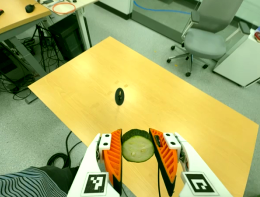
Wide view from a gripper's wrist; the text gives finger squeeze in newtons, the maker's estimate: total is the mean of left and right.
{"total": 11.6, "left": 10.1, "right": 13.1}